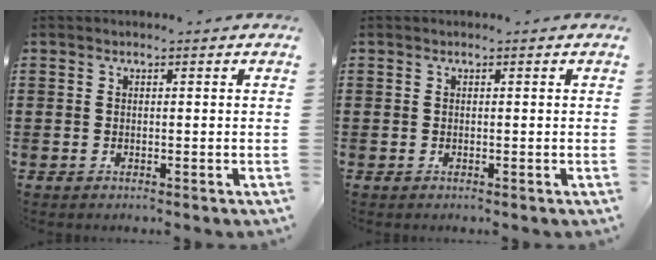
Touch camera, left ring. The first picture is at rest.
{"total": 0.0}